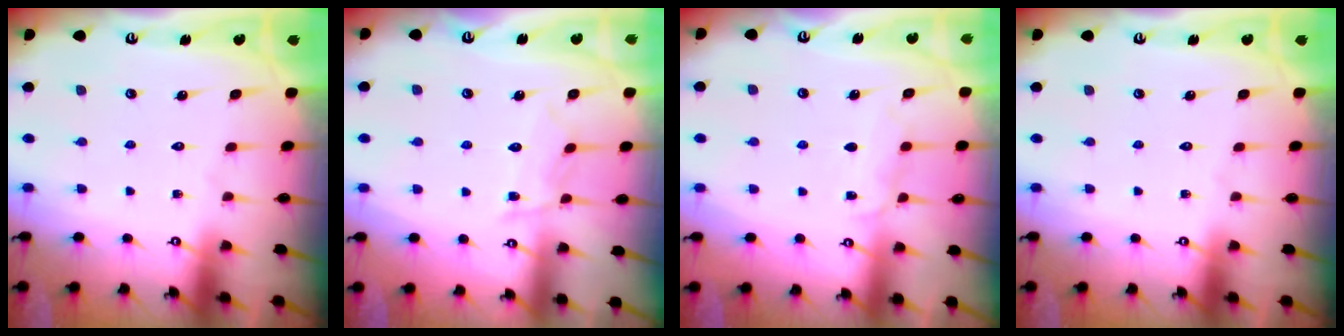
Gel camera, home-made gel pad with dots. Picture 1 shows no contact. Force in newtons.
{"total": 6.9, "press": 6.9, "slide": 0.5}
{"total": 5.9, "press": 5.9, "slide": 0.5}
{"total": 0.0}